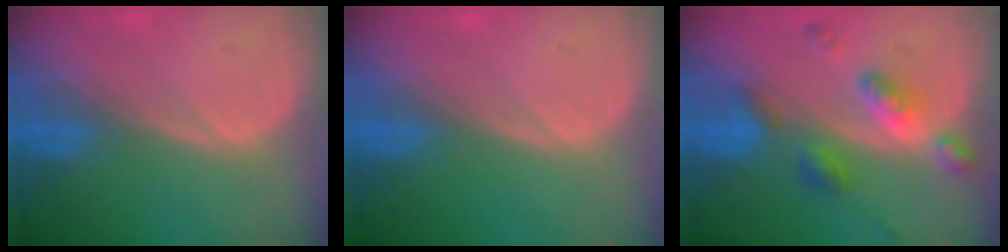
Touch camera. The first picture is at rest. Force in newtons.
{"total": 0.0}
{"total": 6.0, "press": 6.0, "slide": 0.4}